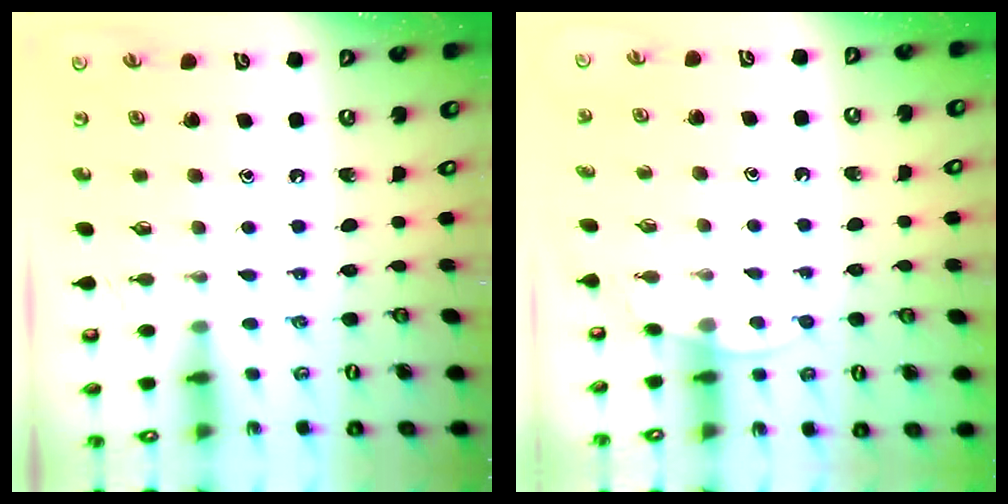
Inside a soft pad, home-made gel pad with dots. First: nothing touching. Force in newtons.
{"total": 3.9, "press": 3.8, "slide": 0.4}